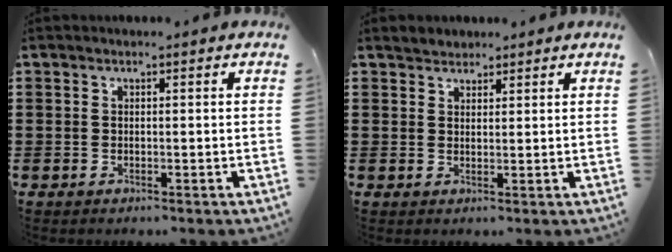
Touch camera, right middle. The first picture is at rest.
{"total": 1.9, "force": [1.8, 0.4, -0.5], "torque": [0.004, 0.005, 0.036]}